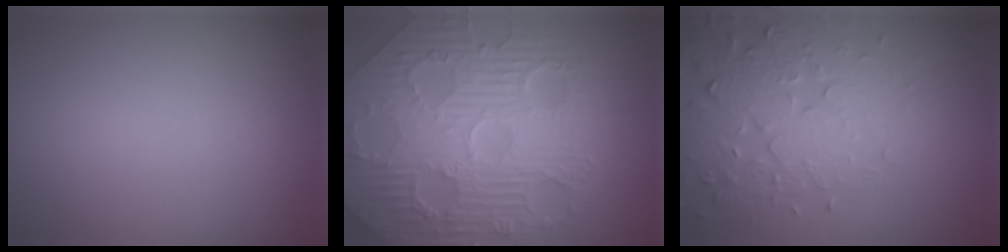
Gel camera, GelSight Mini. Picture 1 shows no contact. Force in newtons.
{"total": 11.5, "press": 7.5, "slide": 8.8}
{"total": 4.5, "press": 4.5, "slide": 0.4}